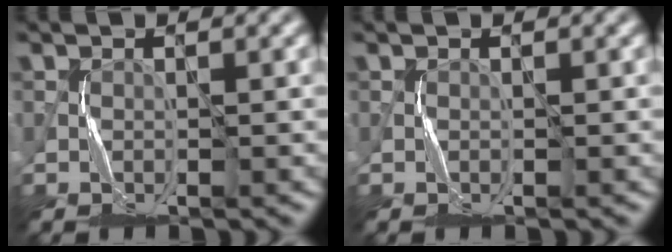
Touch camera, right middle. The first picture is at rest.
{"total": 0.0}